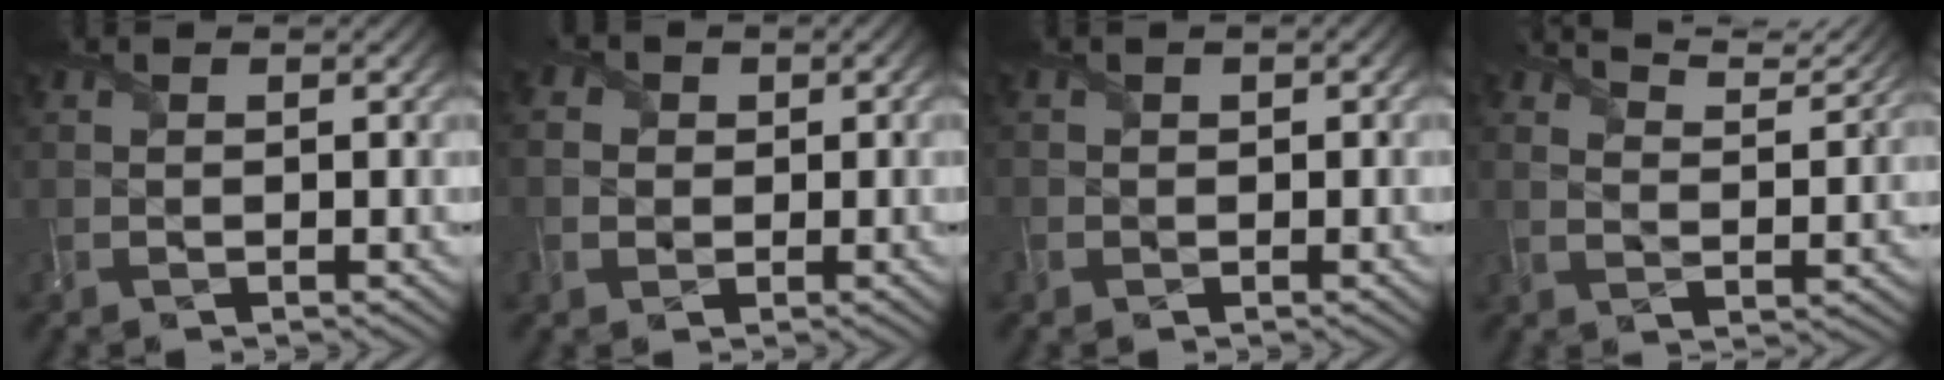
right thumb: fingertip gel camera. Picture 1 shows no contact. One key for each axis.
{"total": 4.1, "fx": 0.6, "fy": 3.9, "fz": 1.1, "tx": -0.045, "ty": 0.008, "tz": -0.011}
{"total": 1.9, "fx": -0.4, "fy": 1.8, "fz": 0.4, "tx": -0.008, "ty": -0.003, "tz": -0.009}
{"total": 8.0, "fx": 6.6, "fy": 1.9, "fz": 4.0, "tx": -0.071, "ty": 0.005, "tz": 0.090}